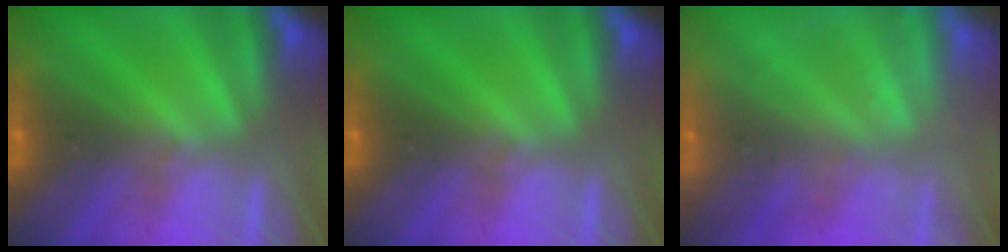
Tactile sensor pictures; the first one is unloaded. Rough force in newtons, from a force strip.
{"total": 0.0}
{"total": 2.1}